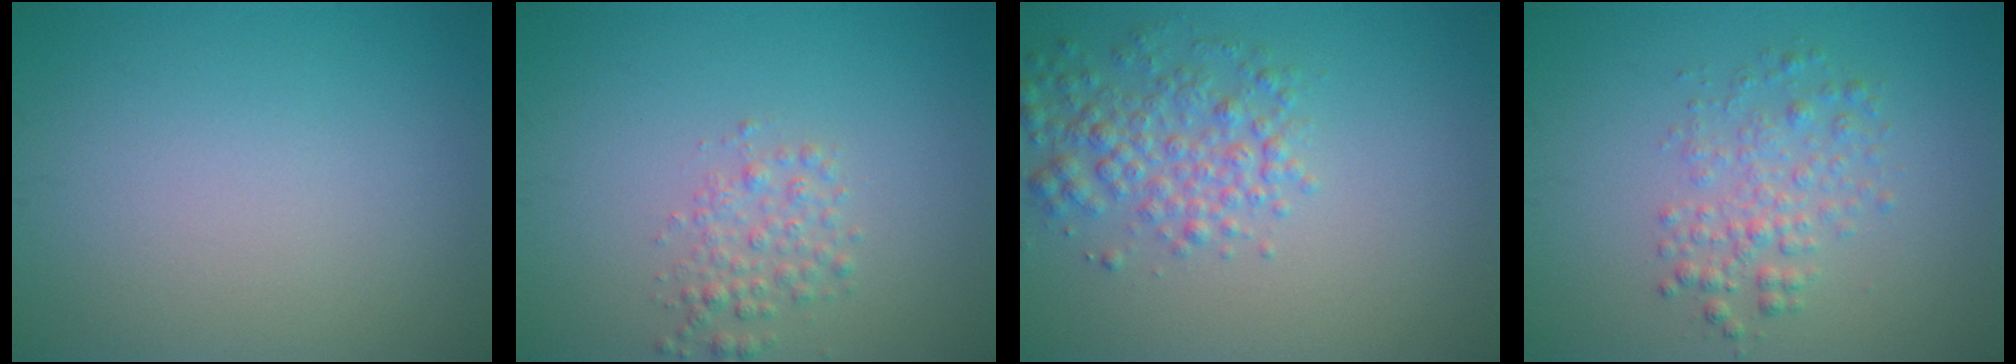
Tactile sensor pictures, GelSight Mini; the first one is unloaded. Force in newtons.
{"total": 2.1, "press": 2.1, "slide": 0.0}
{"total": 3.7, "press": 3.7, "slide": 0.2}
{"total": 2.7, "press": 2.7, "slide": 0.0}